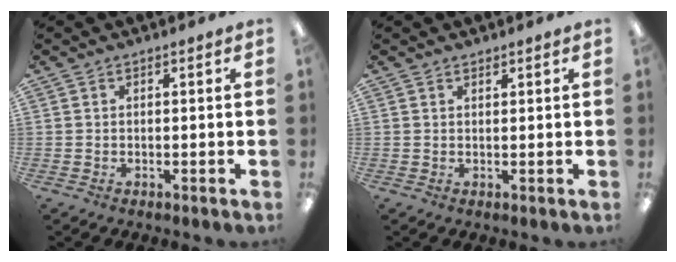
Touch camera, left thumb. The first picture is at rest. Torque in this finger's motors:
{"motor_torque": [-0.07, 0.03, -0.22, -0.20, -0.05]}